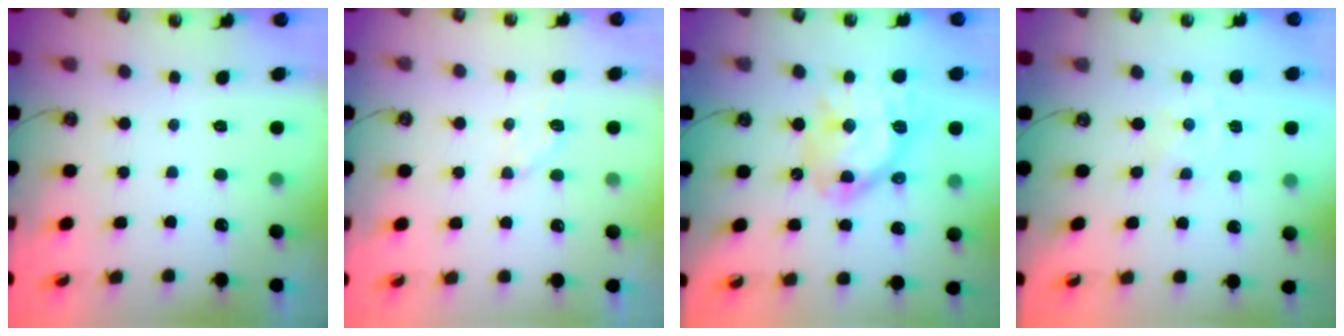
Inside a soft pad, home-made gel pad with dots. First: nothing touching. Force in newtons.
{"total": 3.0, "press": 2.9, "slide": 0.7}
{"total": 15.1, "press": 15.0, "slide": 0.9}
{"total": 0.0}